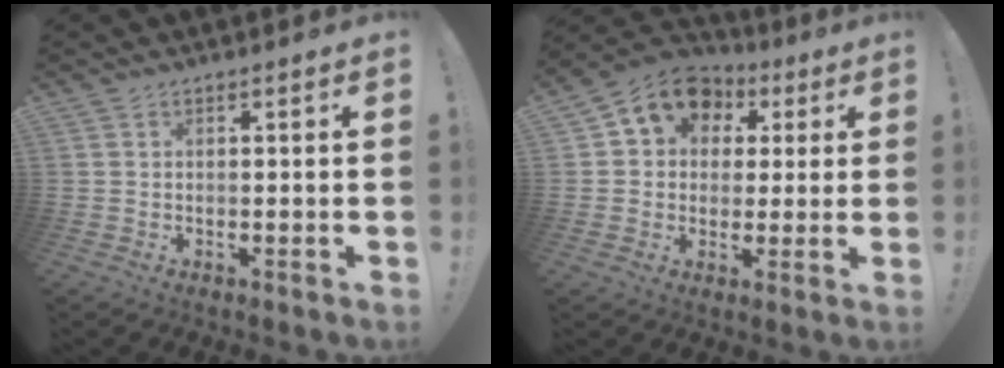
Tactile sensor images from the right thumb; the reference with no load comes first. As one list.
[{"total": 11.1, "force": [4.3, 9.0, 4.9], "torque": [-0.068, -0.017, 0.082]}]